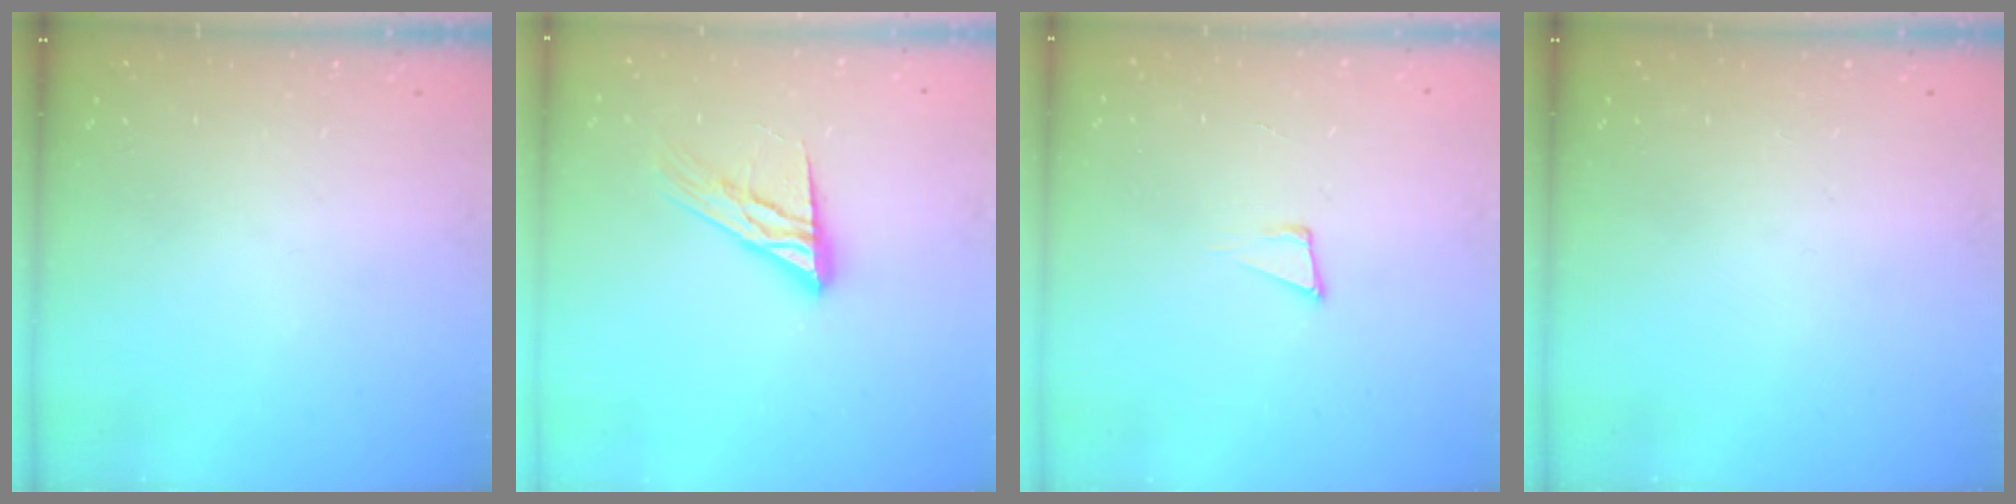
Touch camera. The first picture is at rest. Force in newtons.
{"total": 13.1, "press": 13.1, "slide": 1.0}
{"total": 4.0, "press": 2.5, "slide": 3.1}
{"total": 0.0}